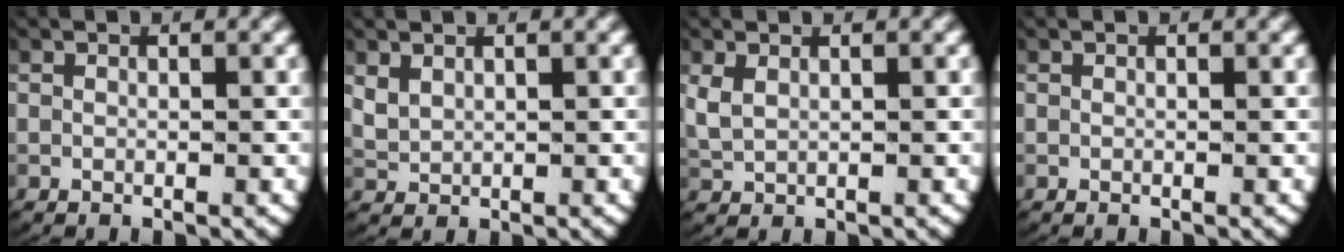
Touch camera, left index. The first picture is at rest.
{"total": 2.4, "force": [0.8, 2.0, 0.9], "torque": [-0.038, -0.009, 0.026]}
{"total": 2.5, "force": [0.7, 1.9, 1.4], "torque": [-0.044, -0.004, 0.022]}
{"total": 0.0}